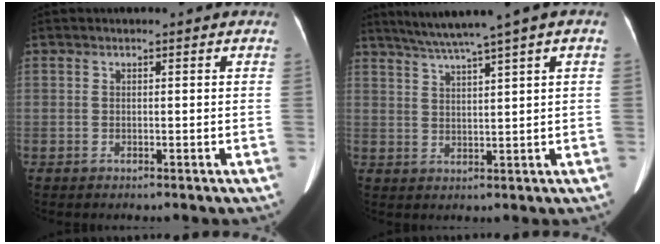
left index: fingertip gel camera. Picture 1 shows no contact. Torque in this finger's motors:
{"motor_torque": [-0.10, -0.19, -0.26, 0.00]}